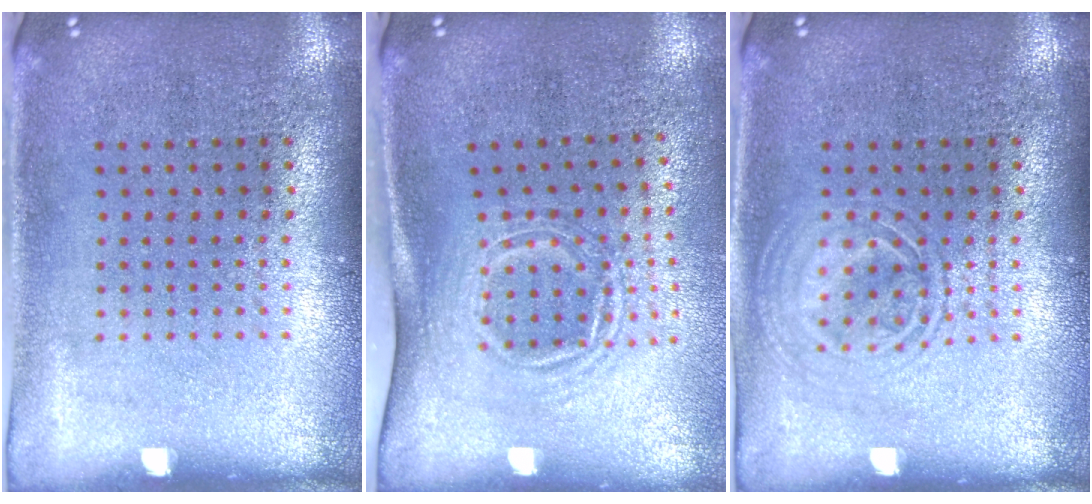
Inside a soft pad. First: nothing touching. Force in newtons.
{"total": 1.7, "press": 1.2, "slide": 1.2}
{"total": 2.3, "press": 2.3, "slide": 0.3}